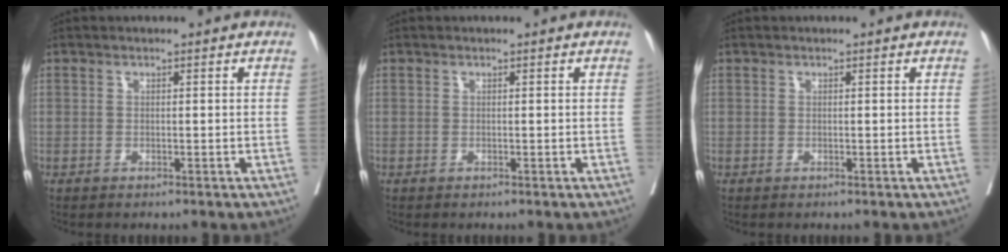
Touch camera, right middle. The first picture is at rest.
{"total": 0.0}
{"total": 0.0}